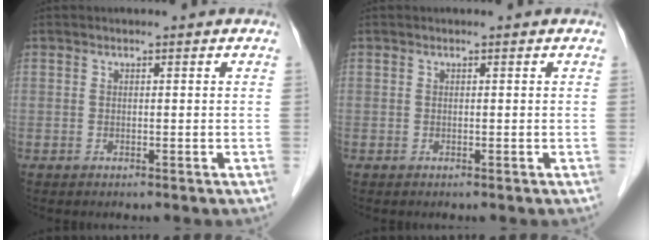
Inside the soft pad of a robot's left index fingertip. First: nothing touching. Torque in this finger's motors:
{"motor_torque": [-0.01, 0.01, 0.00, 0.00]}